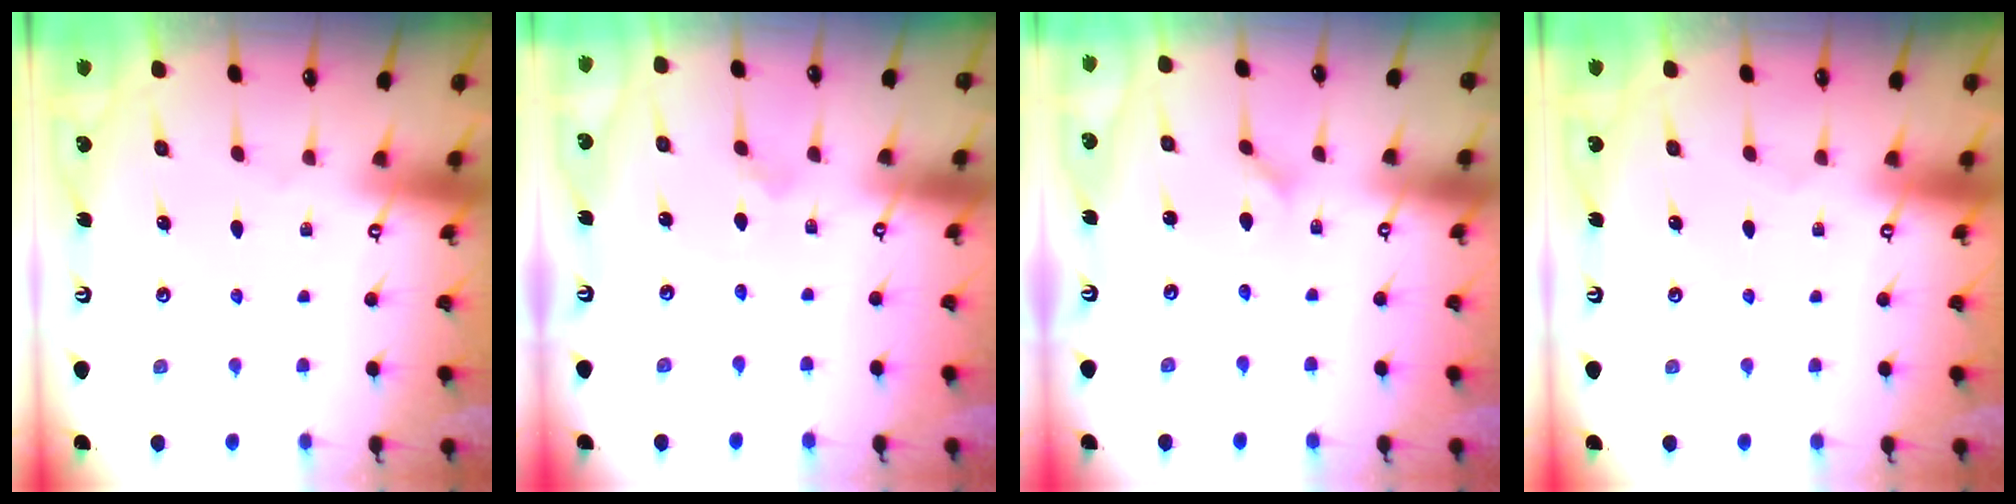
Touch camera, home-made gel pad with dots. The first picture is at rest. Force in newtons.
{"total": 1.2, "press": 1.1, "slide": 0.2}
{"total": 1.0, "press": 1.0, "slide": 0.0}
{"total": 0.0}